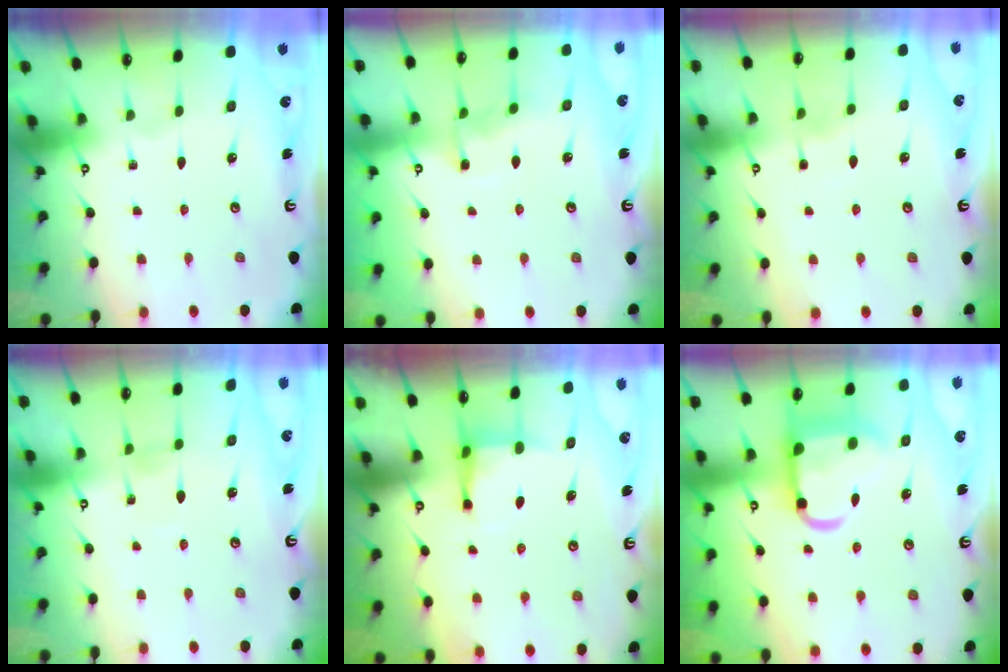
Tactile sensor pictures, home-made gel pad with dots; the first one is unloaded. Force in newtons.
{"total": 6.3, "press": 6.3, "slide": 0.7}
{"total": 3.4, "press": 3.3, "slide": 0.5}
{"total": 8.8, "press": 8.7, "slide": 0.7}
{"total": 4.3, "press": 4.2, "slide": 0.7}
{"total": 13.4, "press": 13.3, "slide": 1.7}